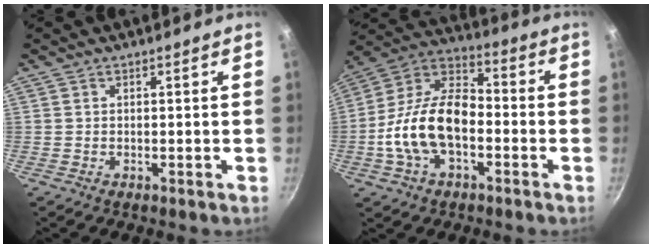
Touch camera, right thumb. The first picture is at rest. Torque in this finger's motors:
{"motor_torque": [-0.09, 1.09, 1.70, -0.52, 0.59]}